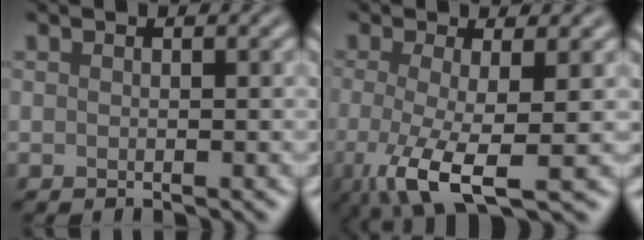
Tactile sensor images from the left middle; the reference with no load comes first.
{"total": 6.0, "force": [-2.1, 1.2, 5.5], "torque": [-0.112, -0.012, -0.030]}